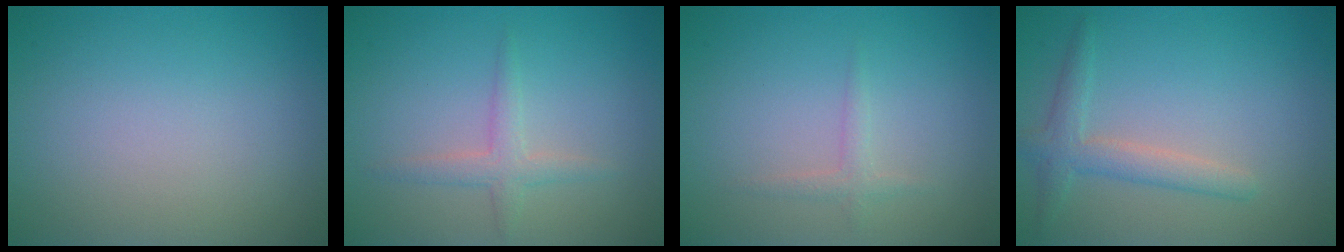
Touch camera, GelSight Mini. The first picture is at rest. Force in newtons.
{"total": 1.9, "press": 1.9, "slide": 0.1}
{"total": 1.1, "press": 1.1, "slide": 0.0}
{"total": 2.6, "press": 2.6, "slide": 0.1}